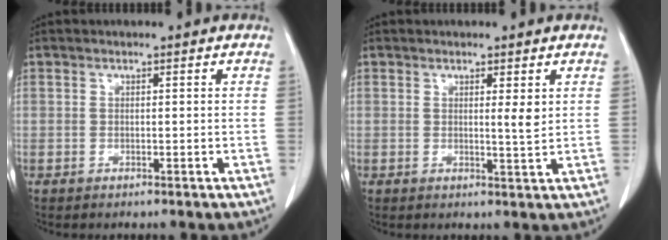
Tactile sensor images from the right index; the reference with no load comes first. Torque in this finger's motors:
{"motor_torque": [-0.03, 0.13, 0.02, 0.02]}